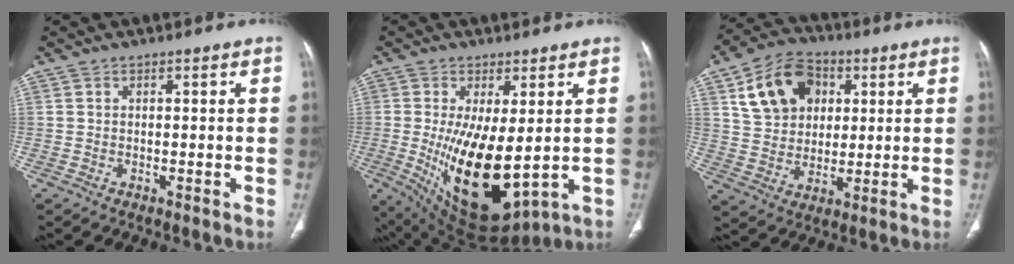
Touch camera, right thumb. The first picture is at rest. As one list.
[{"total": 15.8, "force": [-1.0, 6.6, 14.4], "torque": [-0.247, -0.029, 0.010]}, {"total": 14.4, "force": [5.0, 10.8, 8.1], "torque": [-0.114, 0.002, 0.087]}]